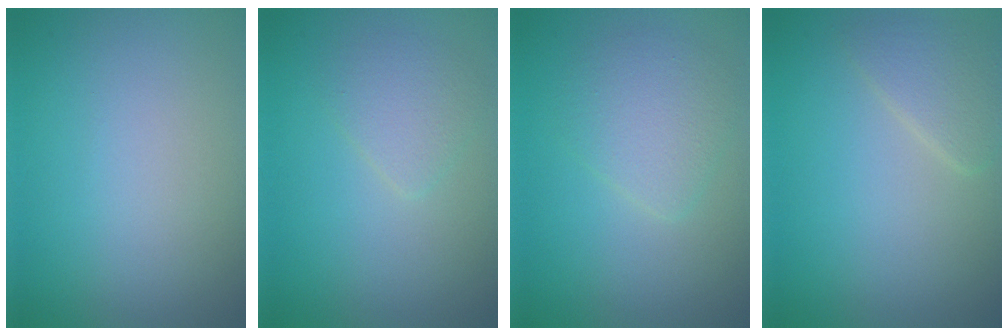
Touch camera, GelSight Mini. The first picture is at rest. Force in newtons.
{"total": 1.9, "press": 1.9, "slide": 0.1}
{"total": 2.9, "press": 2.9, "slide": 0.0}
{"total": 2.0, "press": 2.0, "slide": 0.1}